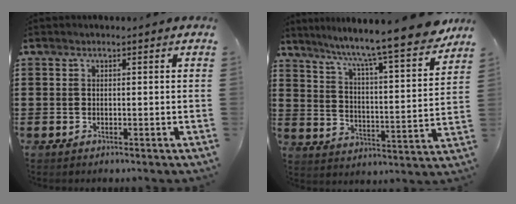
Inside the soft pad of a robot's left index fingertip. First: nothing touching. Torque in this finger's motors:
{"motor_torque": [2.13, 0.01, 0.93, 0.21]}